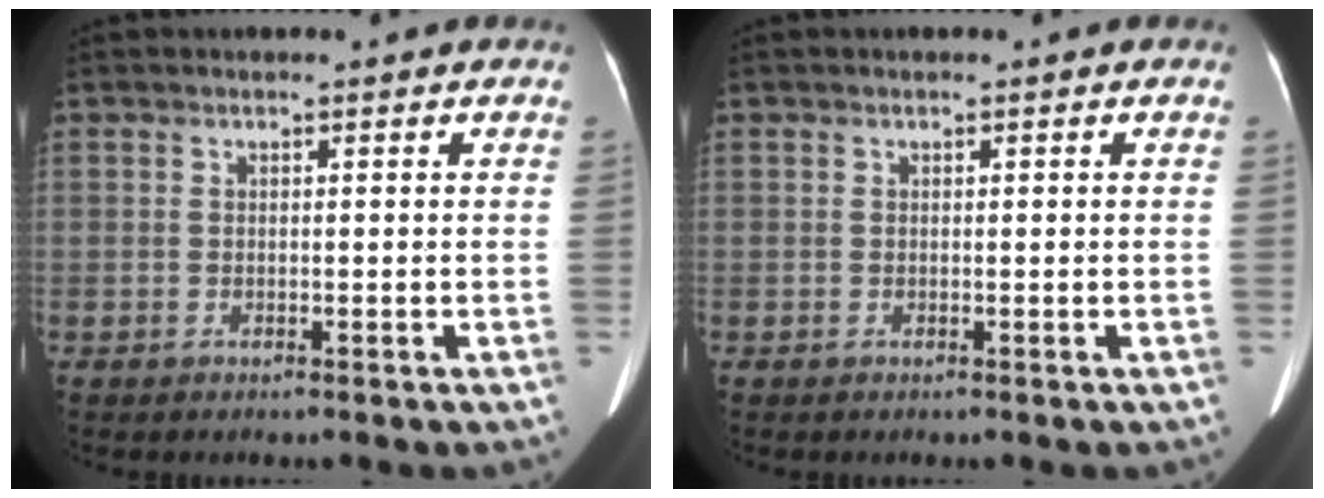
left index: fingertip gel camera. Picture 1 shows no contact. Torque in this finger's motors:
{"motor_torque": [0.10, 0.11, 0.00, 0.00]}